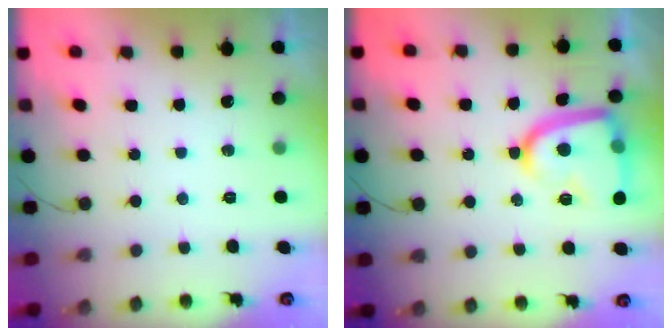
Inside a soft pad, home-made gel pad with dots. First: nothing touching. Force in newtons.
{"total": 17.2, "press": 17.1, "slide": 1.5}